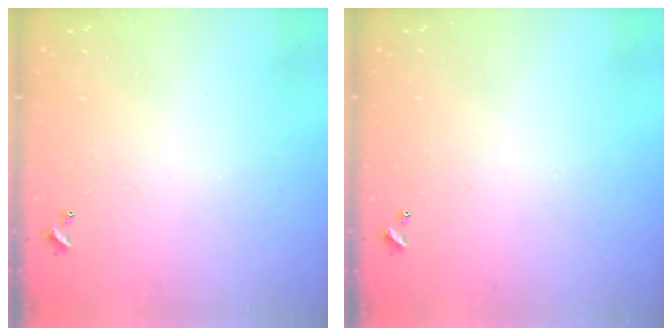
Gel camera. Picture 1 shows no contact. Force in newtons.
{"total": 0.0}